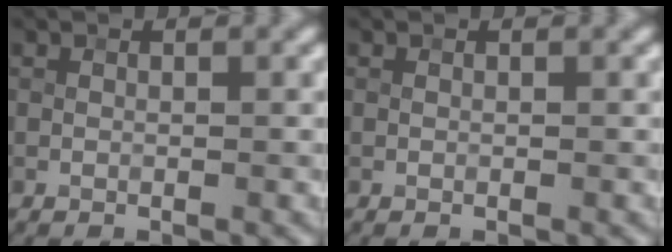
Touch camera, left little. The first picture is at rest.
{"total": 0.0}